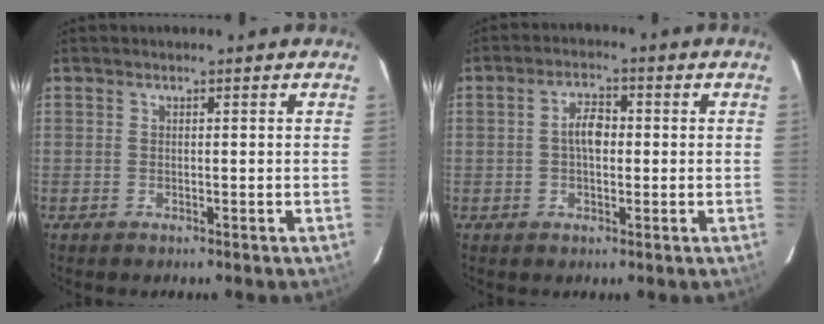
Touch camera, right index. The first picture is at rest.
{"total": 4.4, "force": [0.0, 2.4, 3.6], "torque": [-0.067, 0.012, 0.001]}